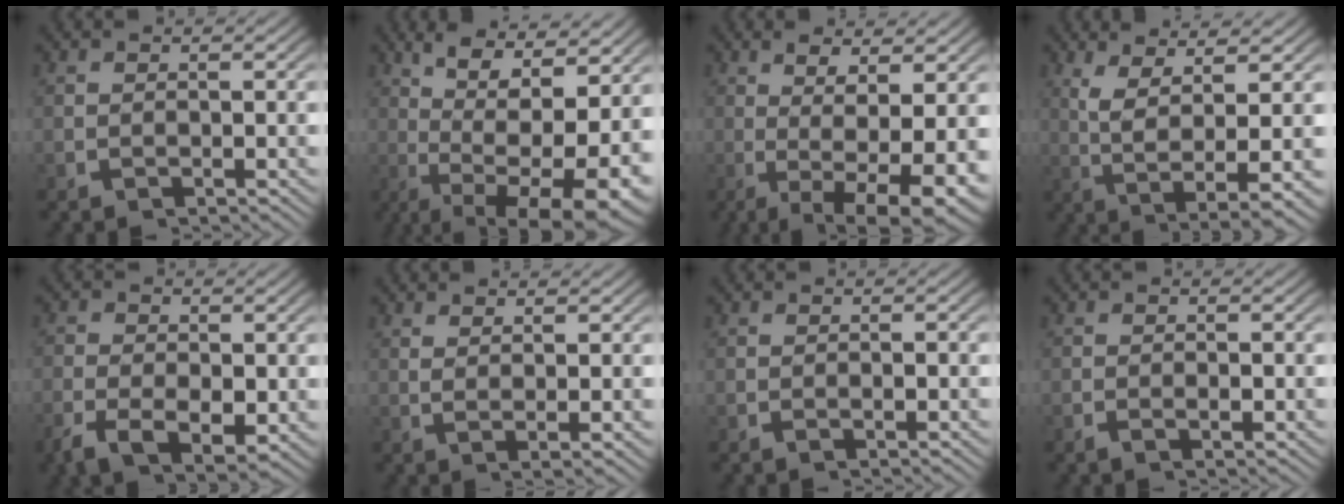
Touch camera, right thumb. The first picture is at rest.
{"total": 11.9, "force": [-1.2, 6.4, 9.9], "torque": [-0.175, -0.055, 0.009]}
{"total": 8.6, "force": [-1.5, 3.7, 7.6], "torque": [-0.126, -0.040, -0.002]}
{"total": 8.0, "force": [0.6, 2.7, 7.5], "torque": [-0.140, -0.025, 0.031]}
{"total": 5.4, "force": [-1.6, 3.5, 3.7], "torque": [-0.081, -0.036, -0.015]}
{"total": 2.0, "force": [1.2, -0.1, 1.6], "torque": [-0.031, -0.008, 0.029]}
{"total": 0.6, "force": [-0.1, 0.3, 0.5], "torque": [-0.009, -0.002, -0.002]}
{"total": 1.0, "force": [-0.4, 0.5, 0.7], "torque": [-0.019, -0.007, -0.005]}